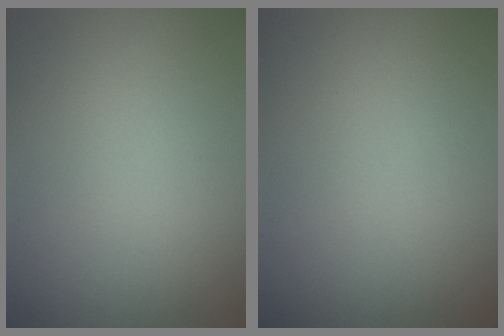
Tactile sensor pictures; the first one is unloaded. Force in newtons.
{"total": 0.0}